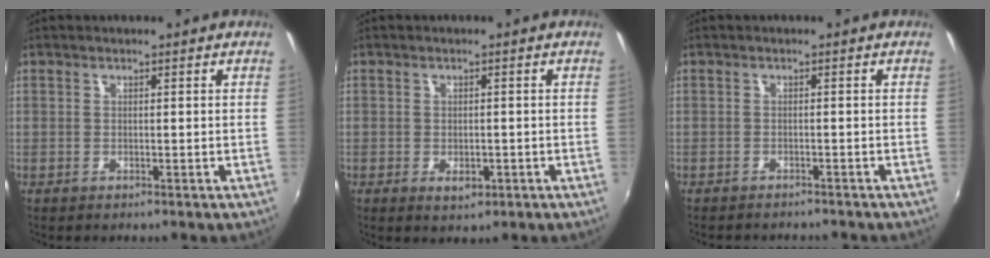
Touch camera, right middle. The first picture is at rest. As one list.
[{"total": 2.9, "force": [-1.2, 1.8, 2.0], "torque": [-0.037, -0.006, -0.014]}, {"total": 4.1, "force": [-3.8, 0.9, 1.2], "torque": [-0.034, -0.011, -0.055]}]